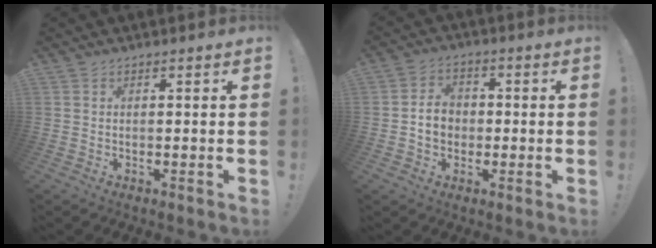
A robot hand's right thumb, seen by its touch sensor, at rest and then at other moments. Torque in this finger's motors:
{"motor_torque": [1.23, 0.83, 0.35, -0.41, 0.04]}